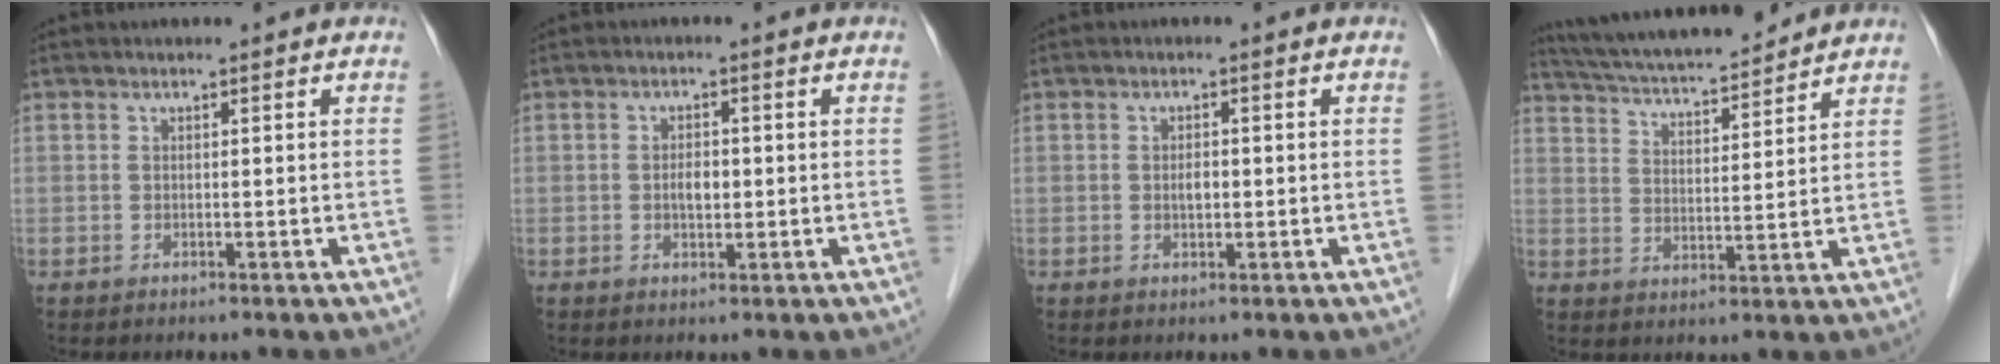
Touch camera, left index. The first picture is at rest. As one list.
[{"total": 2.4, "force": [-0.2, 1.2, 2.0], "torque": [-0.037, 0.001, -0.003]}, {"total": 1.6, "force": [-0.1, 0.8, 1.3], "torque": [-0.024, 0.000, -0.002]}, {"total": 15.3, "force": [13.9, 1.6, 6.2], "torque": [-0.115, 0.016, 0.228]}]